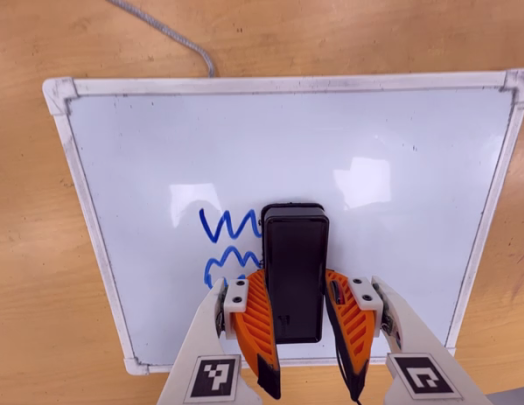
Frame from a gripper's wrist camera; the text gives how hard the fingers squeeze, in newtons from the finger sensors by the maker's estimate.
{"total": 12.0, "left": 11.8, "right": 12.2}